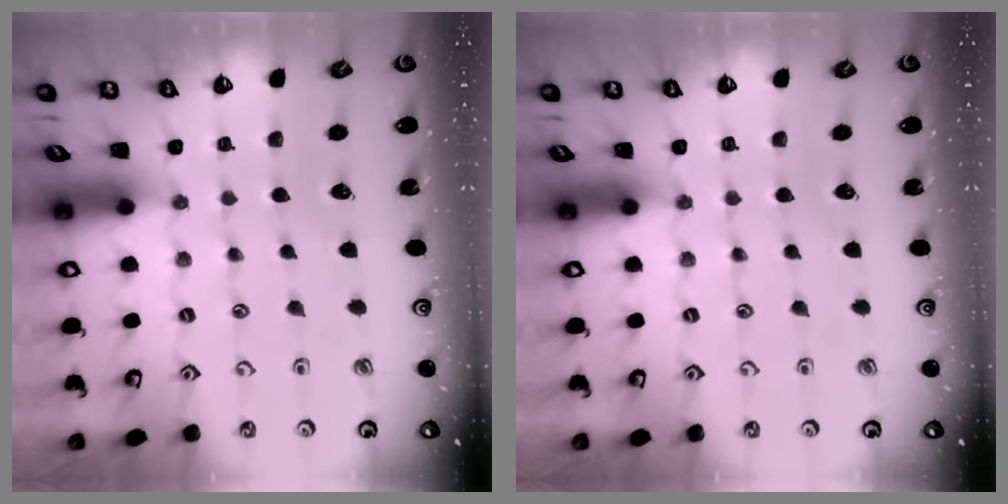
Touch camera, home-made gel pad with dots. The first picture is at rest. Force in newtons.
{"total": 0.0}